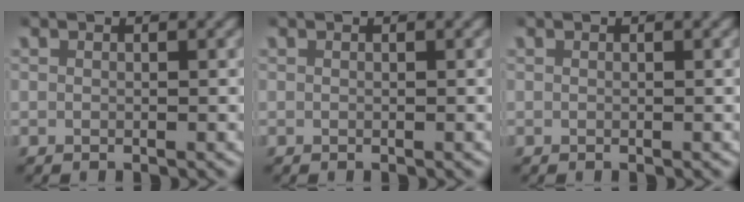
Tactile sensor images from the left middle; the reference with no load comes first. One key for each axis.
{"total": 0.0}
{"total": 0.0}